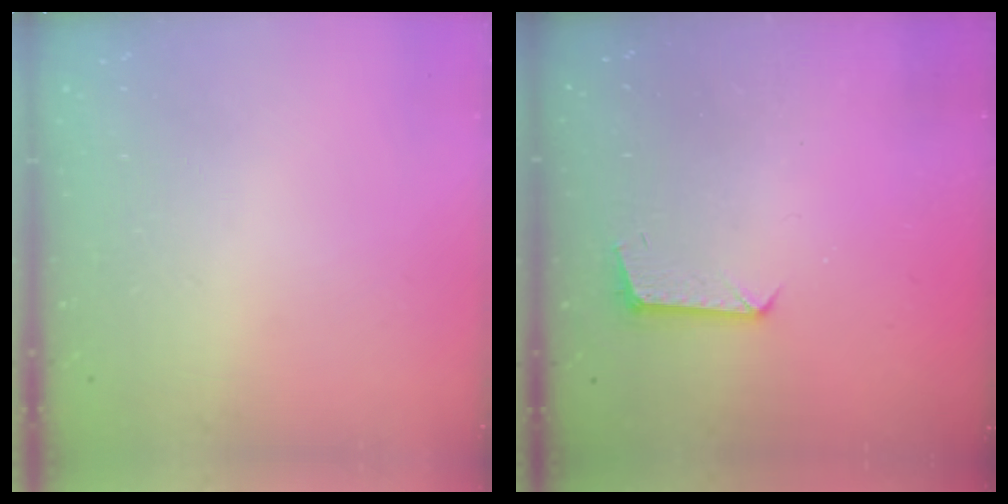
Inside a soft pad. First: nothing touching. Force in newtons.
{"total": 6.7, "press": 6.7, "slide": 0.5}